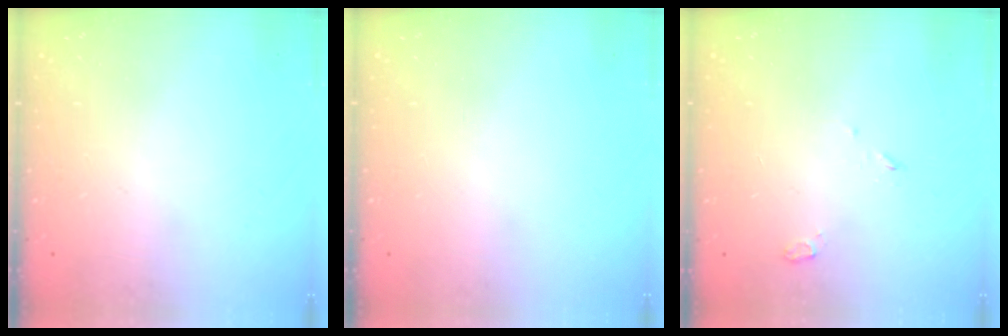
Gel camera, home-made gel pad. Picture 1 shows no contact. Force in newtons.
{"total": 0.0}
{"total": 2.8, "press": 2.7, "slide": 0.7}